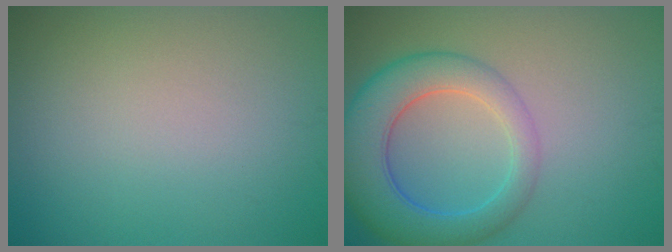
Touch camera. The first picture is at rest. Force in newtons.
{"total": 7.2, "press": 7.2, "slide": 0.3}